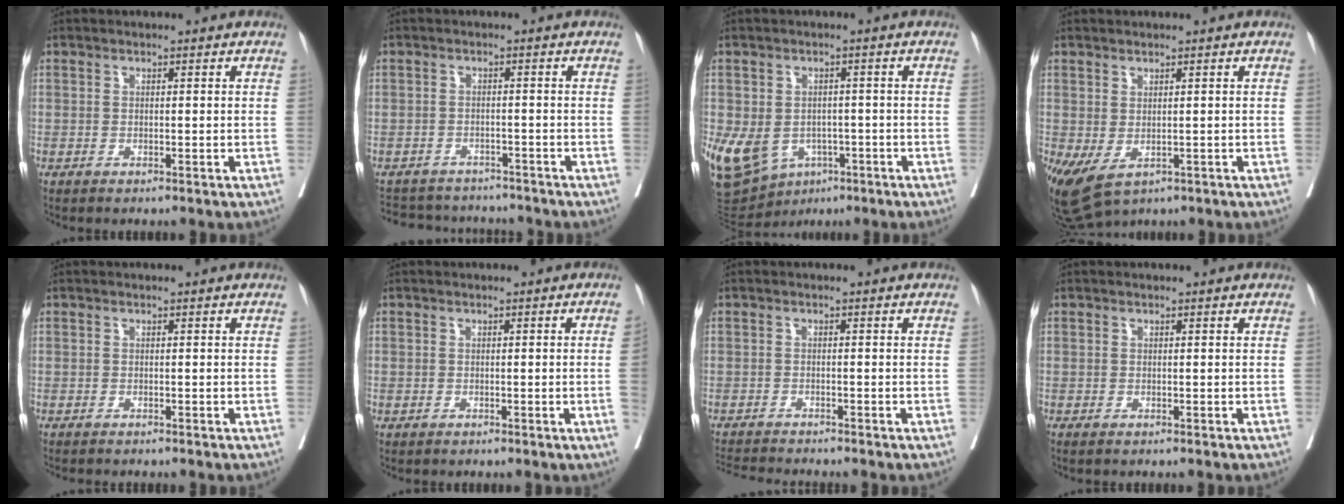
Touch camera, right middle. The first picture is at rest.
{"total": 9.5, "force": [-8.4, 4.1, 1.4], "torque": [-0.022, 0.012, -0.111]}
{"total": 13.6, "force": [-5.2, 10.3, 7.1], "torque": [-0.165, 0.003, -0.069]}
{"total": 6.9, "force": [-3.1, 3.3, 5.2], "torque": [-0.091, -0.016, -0.039]}
{"total": 2.2, "force": [-2.0, 0.3, 0.8], "torque": [-0.013, -0.003, -0.030]}
{"total": 1.5, "force": [-0.3, -0.3, 1.4], "torque": [-0.016, 0.001, -0.005]}
{"total": 6.4, "force": [-6.1, -0.2, 1.7], "torque": [-0.026, -0.014, -0.101]}
{"total": 0.7, "force": [-0.6, 0.1, 0.3], "torque": [-0.004, -0.002, -0.009]}